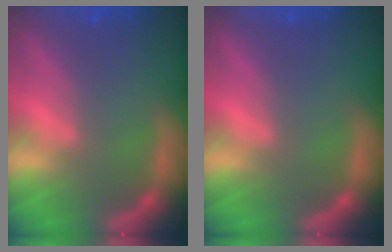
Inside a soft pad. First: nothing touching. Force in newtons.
{"total": 0.0}